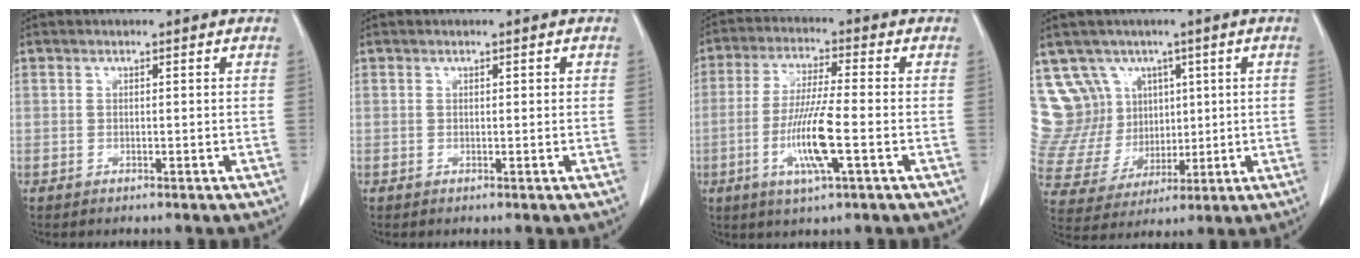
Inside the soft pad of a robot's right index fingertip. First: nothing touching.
{"total": 0.6, "force": [0.2, 0.2, 0.6], "torque": [-0.007, 0.002, 0.003]}
{"total": 9.7, "force": [-2.8, 0.2, 9.3], "torque": [-0.186, -0.013, -0.055]}
{"total": 12.3, "force": [6.2, 10.4, 2.1], "torque": [-0.064, 0.056, 0.146]}